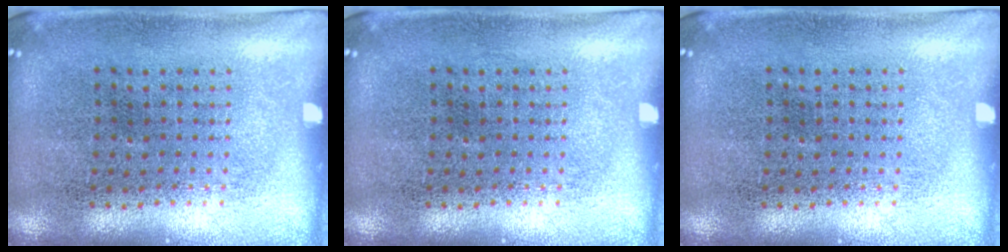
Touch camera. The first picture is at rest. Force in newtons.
{"total": 0.0}
{"total": 0.0}